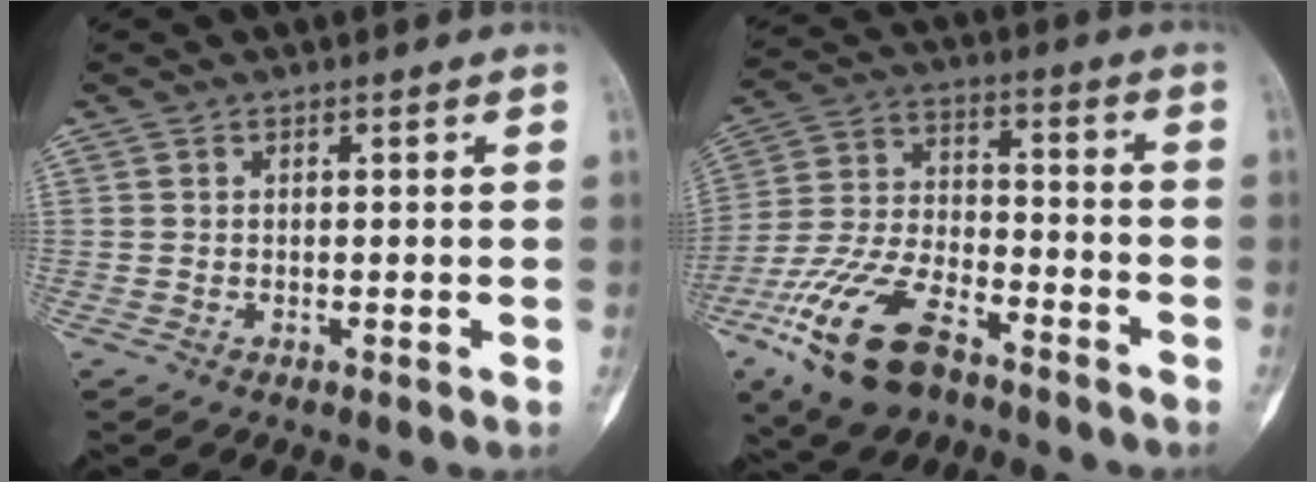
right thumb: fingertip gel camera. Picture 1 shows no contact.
{"total": 17.5, "force": [-10.5, 8.3, 11.3], "torque": [-0.229, 0.048, -0.196]}